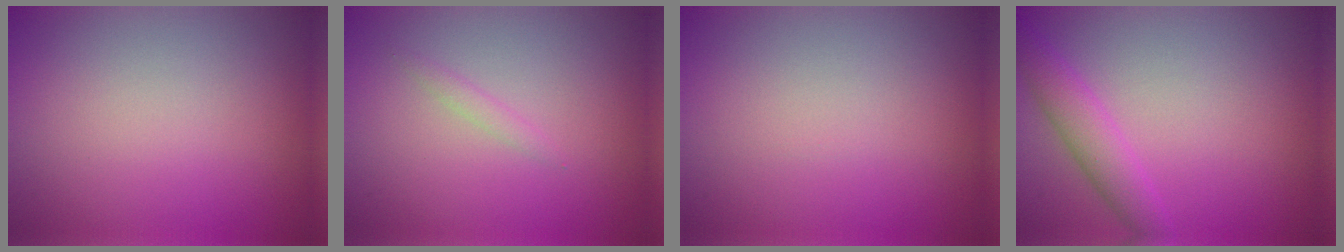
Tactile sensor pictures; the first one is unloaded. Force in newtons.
{"total": 0.7, "press": 0.7, "slide": 0.1}
{"total": 0.0}
{"total": 2.9, "press": 2.9, "slide": 0.1}